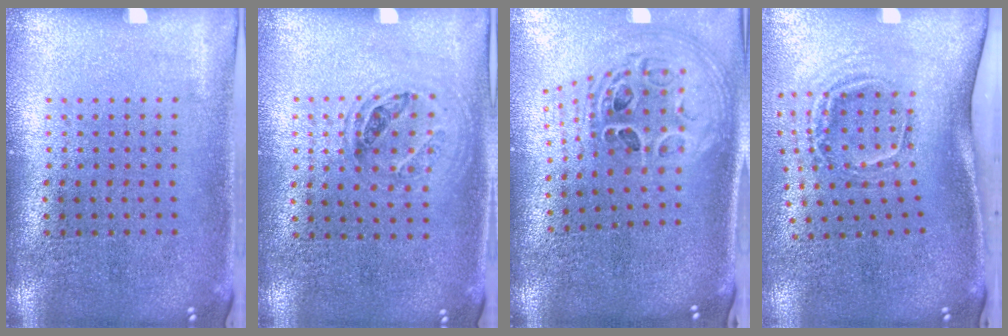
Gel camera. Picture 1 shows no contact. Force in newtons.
{"total": 0.9, "press": 0.8, "slide": 0.4}
{"total": 1.9, "press": 1.6, "slide": 1.1}
{"total": 2.1, "press": 1.3, "slide": 1.6}